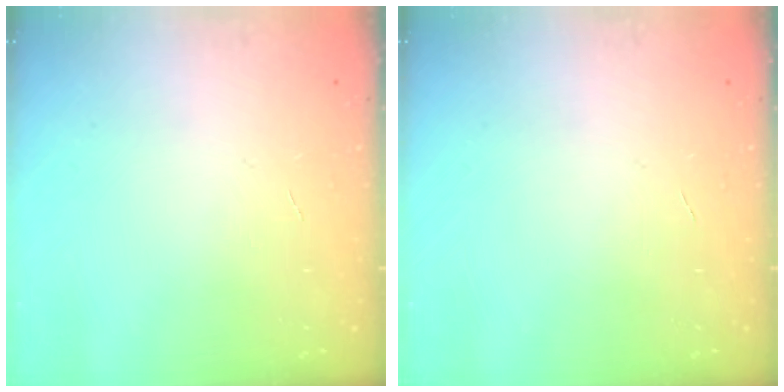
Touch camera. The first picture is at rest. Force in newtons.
{"total": 0.0}